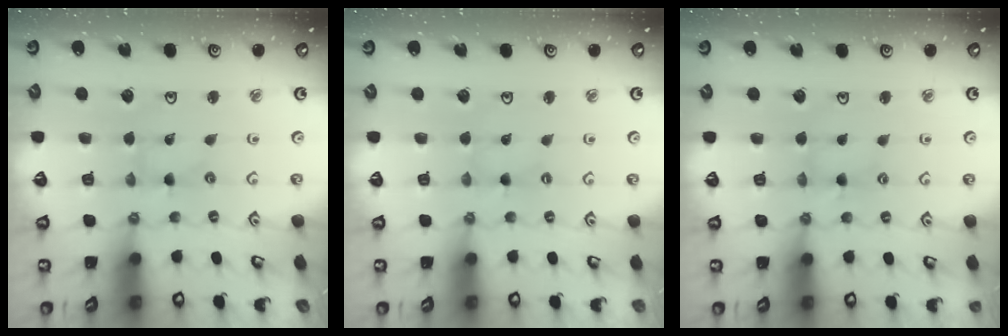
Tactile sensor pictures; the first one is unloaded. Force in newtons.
{"total": 0.0}
{"total": 1.2, "press": 1.2, "slide": 0.2}